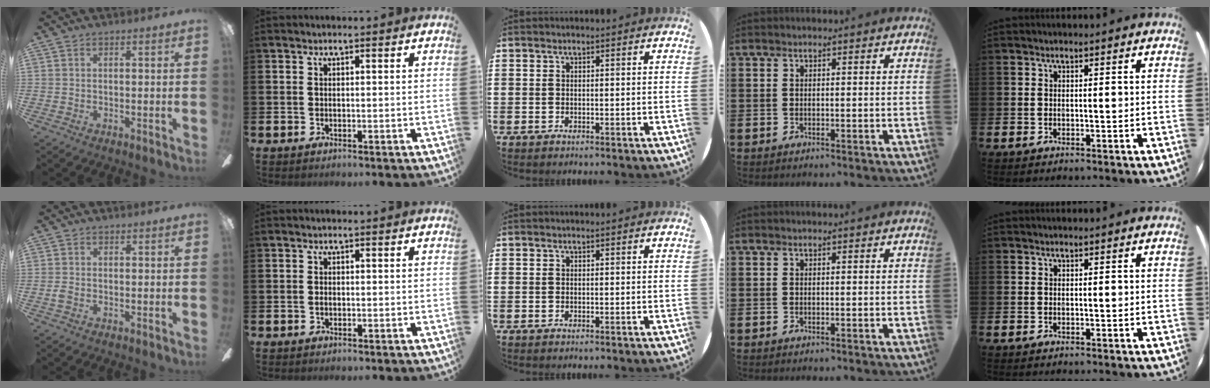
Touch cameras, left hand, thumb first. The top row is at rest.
{"thumb": {"total": 1.3, "force": [-0.4, 0.9, 0.8], "torque": [-0.014, 0.002, -0.007]}, "index": {"total": 0.7, "force": [-0.3, 0.5, 0.3], "torque": [0.003, -0.002, -0.008]}}